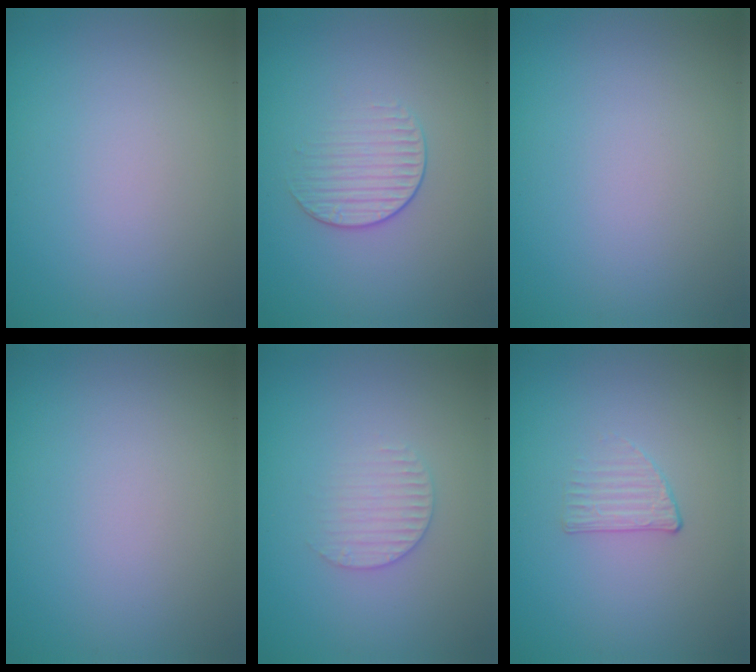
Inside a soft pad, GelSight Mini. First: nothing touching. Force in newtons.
{"total": 1.7, "press": 1.1, "slide": 1.3}
{"total": 0.0}
{"total": 0.0}
{"total": 1.9, "press": 1.9, "slide": 0.3}
{"total": 1.2, "press": 0.6, "slide": 1.0}